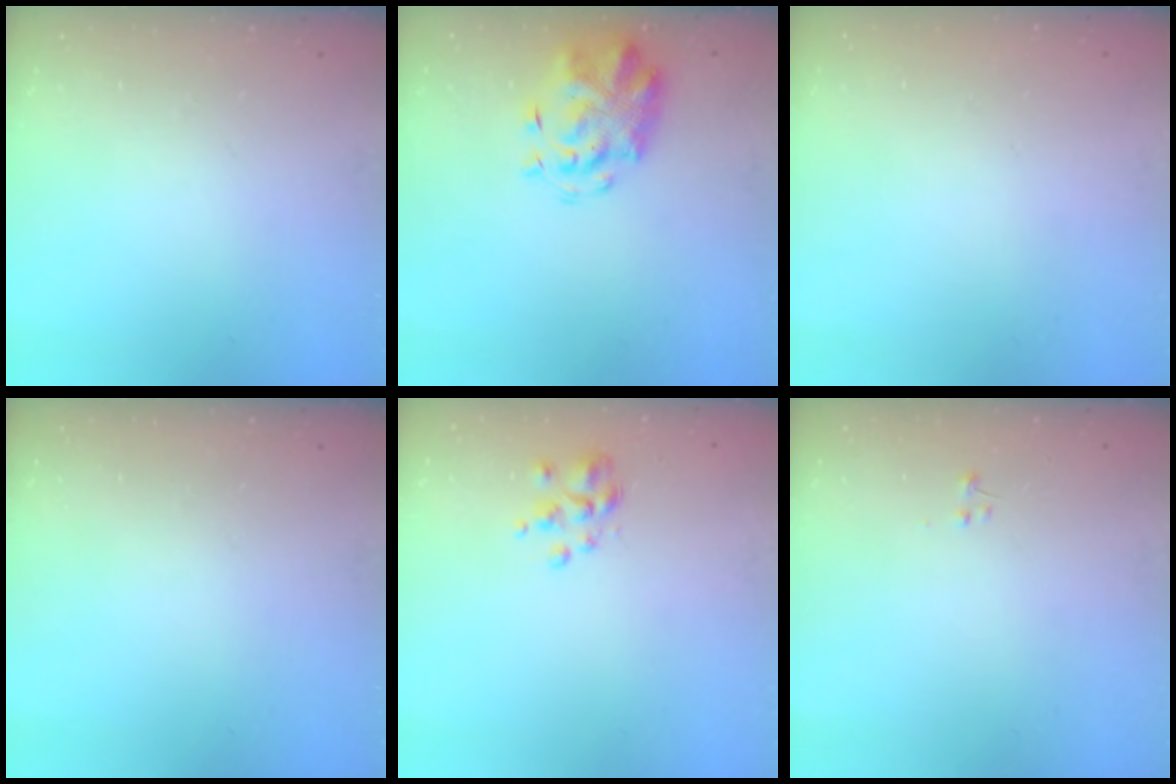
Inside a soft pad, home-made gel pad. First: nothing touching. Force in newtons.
{"total": 3.8, "press": 3.6, "slide": 1.2}
{"total": 1.8, "press": 1.8, "slide": 0.2}
{"total": 0.0}
{"total": 2.6, "press": 2.5, "slide": 0.8}
{"total": 0.6, "press": 0.6, "slide": 0.3}